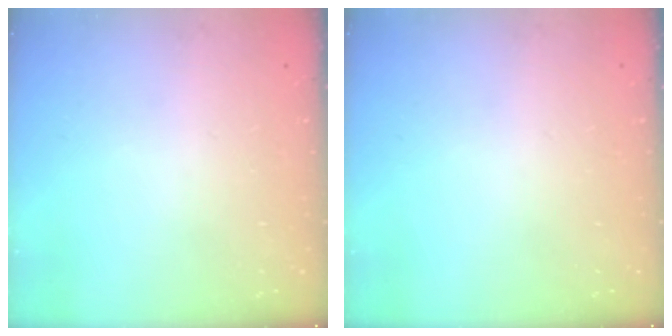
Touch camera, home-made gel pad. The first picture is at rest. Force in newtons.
{"total": 0.0}